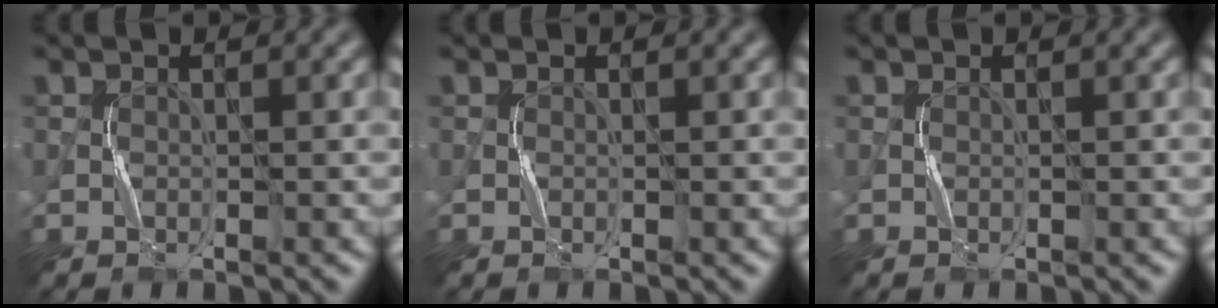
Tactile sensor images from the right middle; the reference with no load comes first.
{"total": 0.0}
{"total": 0.0}